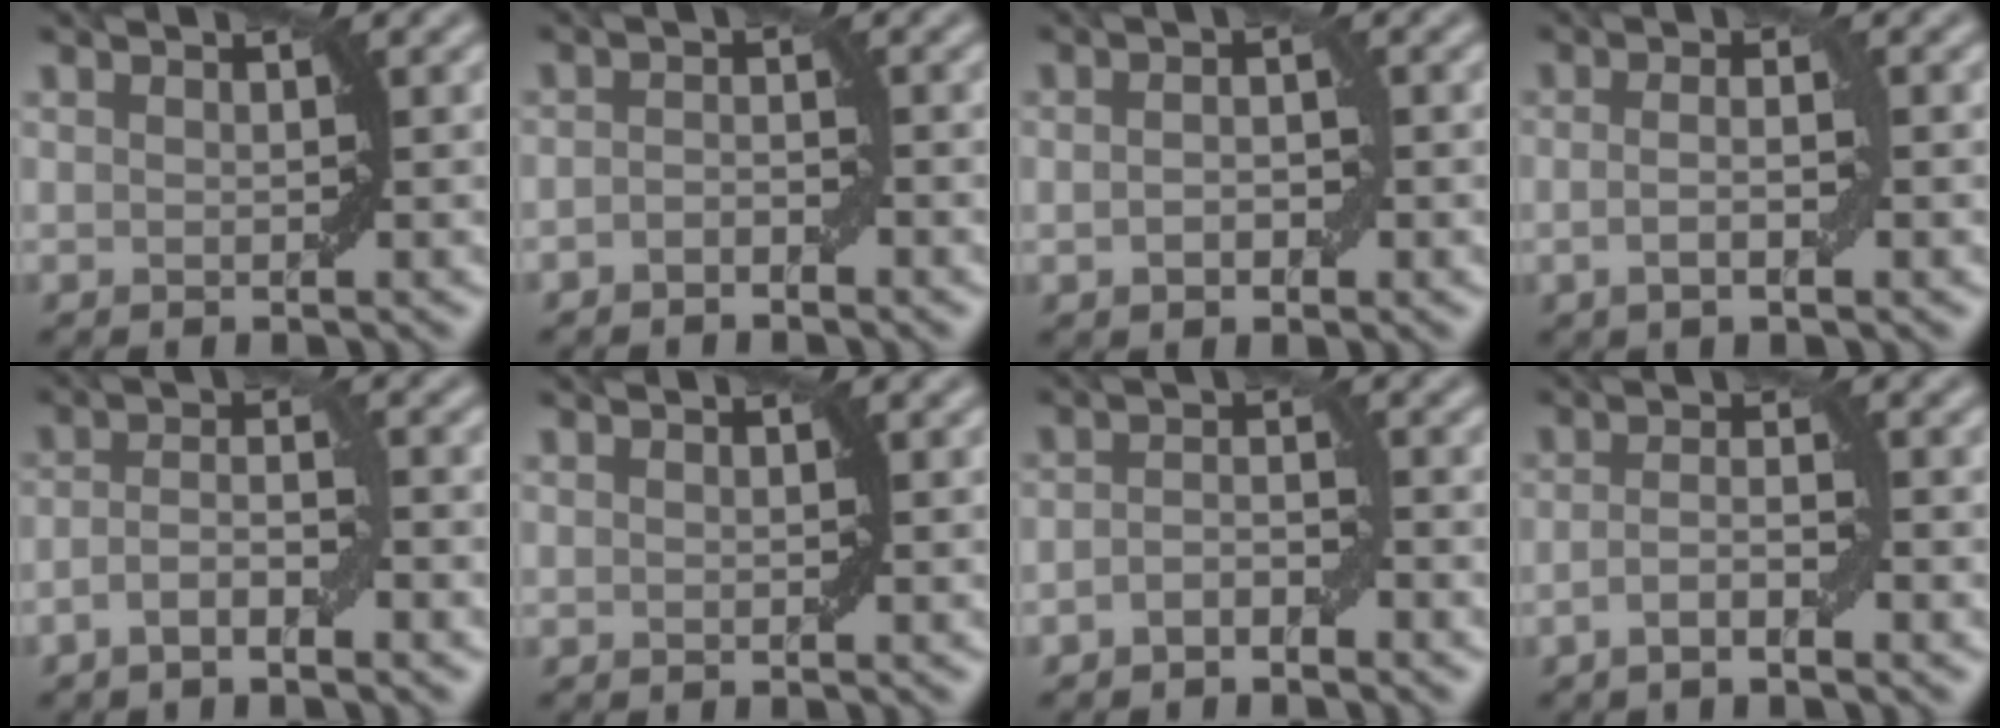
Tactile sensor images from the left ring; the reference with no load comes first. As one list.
[{"total": 1.3, "force": [-1.0, 0.5, 0.7], "torque": [-0.014, 0.004, -0.020]}, {"total": 2.2, "force": [-0.3, 1.2, 1.9], "torque": [-0.033, 0.001, -0.005]}, {"total": 2.6, "force": [-0.5, 0.6, 2.5], "torque": [-0.044, -0.003, -0.010]}, {"total": 3.2, "force": [-1.7, 0.8, 2.6], "torque": [-0.051, 0.006, -0.036]}, {"total": 0.0}, {"total": 1.8, "force": [-1.2, 0.7, 1.1], "torque": [-0.021, 0.008, -0.027]}, {"total": 2.6, "force": [-1.2, 0.5, 2.2], "torque": [-0.041, 0.006, -0.027]}]